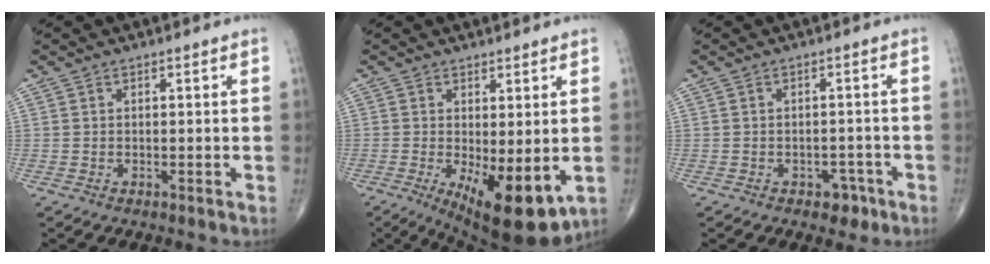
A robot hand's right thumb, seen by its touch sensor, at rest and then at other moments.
{"total": 11.8, "force": [-2.7, 4.4, 10.6], "torque": [-0.153, -0.024, -0.024]}
{"total": 3.2, "force": [-1.9, 2.2, 1.5], "torque": [-0.004, 0.013, -0.020]}